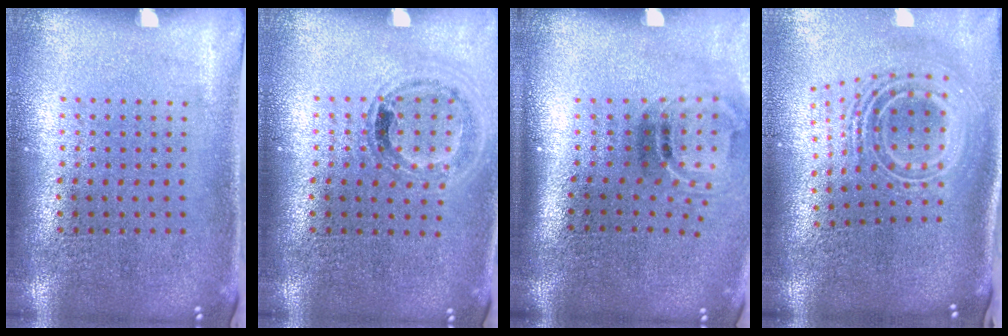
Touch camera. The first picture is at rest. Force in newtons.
{"total": 0.9, "press": 0.9, "slide": 0.1}
{"total": 1.7, "press": 1.0, "slide": 1.3}
{"total": 2.6, "press": 1.8, "slide": 1.9}